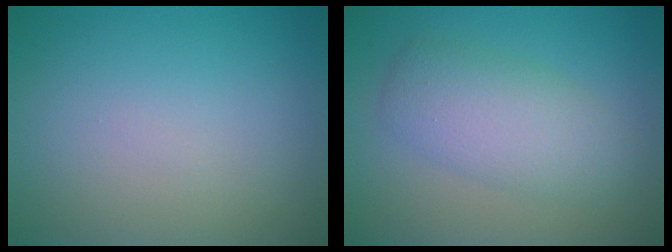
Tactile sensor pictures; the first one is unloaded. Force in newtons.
{"total": 4.3, "press": 4.3, "slide": 0.2}